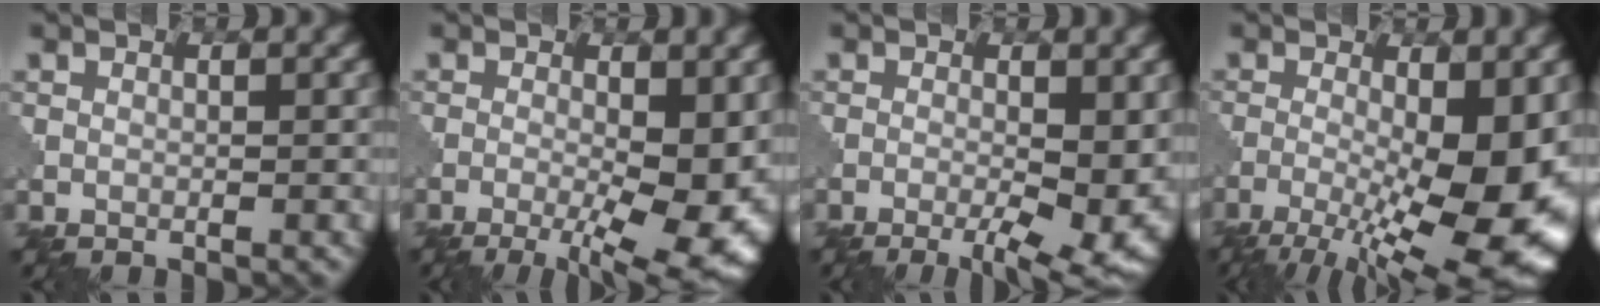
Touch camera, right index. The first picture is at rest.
{"total": 11.5, "force": [-2.9, 4.5, 10.2], "torque": [-0.153, -0.010, -0.036]}
{"total": 8.2, "force": [-2.5, 2.7, 7.3], "torque": [-0.112, -0.009, -0.032]}
{"total": 14.2, "force": [-3.9, 5.4, 12.6], "torque": [-0.209, -0.018, -0.056]}